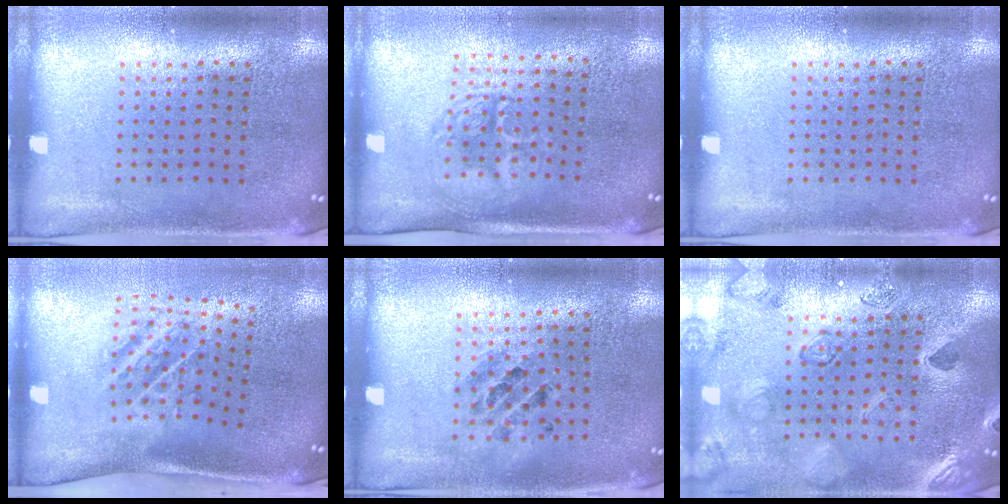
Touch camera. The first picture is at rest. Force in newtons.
{"total": 1.6, "press": 1.4, "slide": 0.8}
{"total": 0.0}
{"total": 2.0, "press": 1.2, "slide": 1.6}
{"total": 0.9, "press": 0.9, "slide": 0.2}
{"total": 2.5, "press": 2.4, "slide": 0.5}